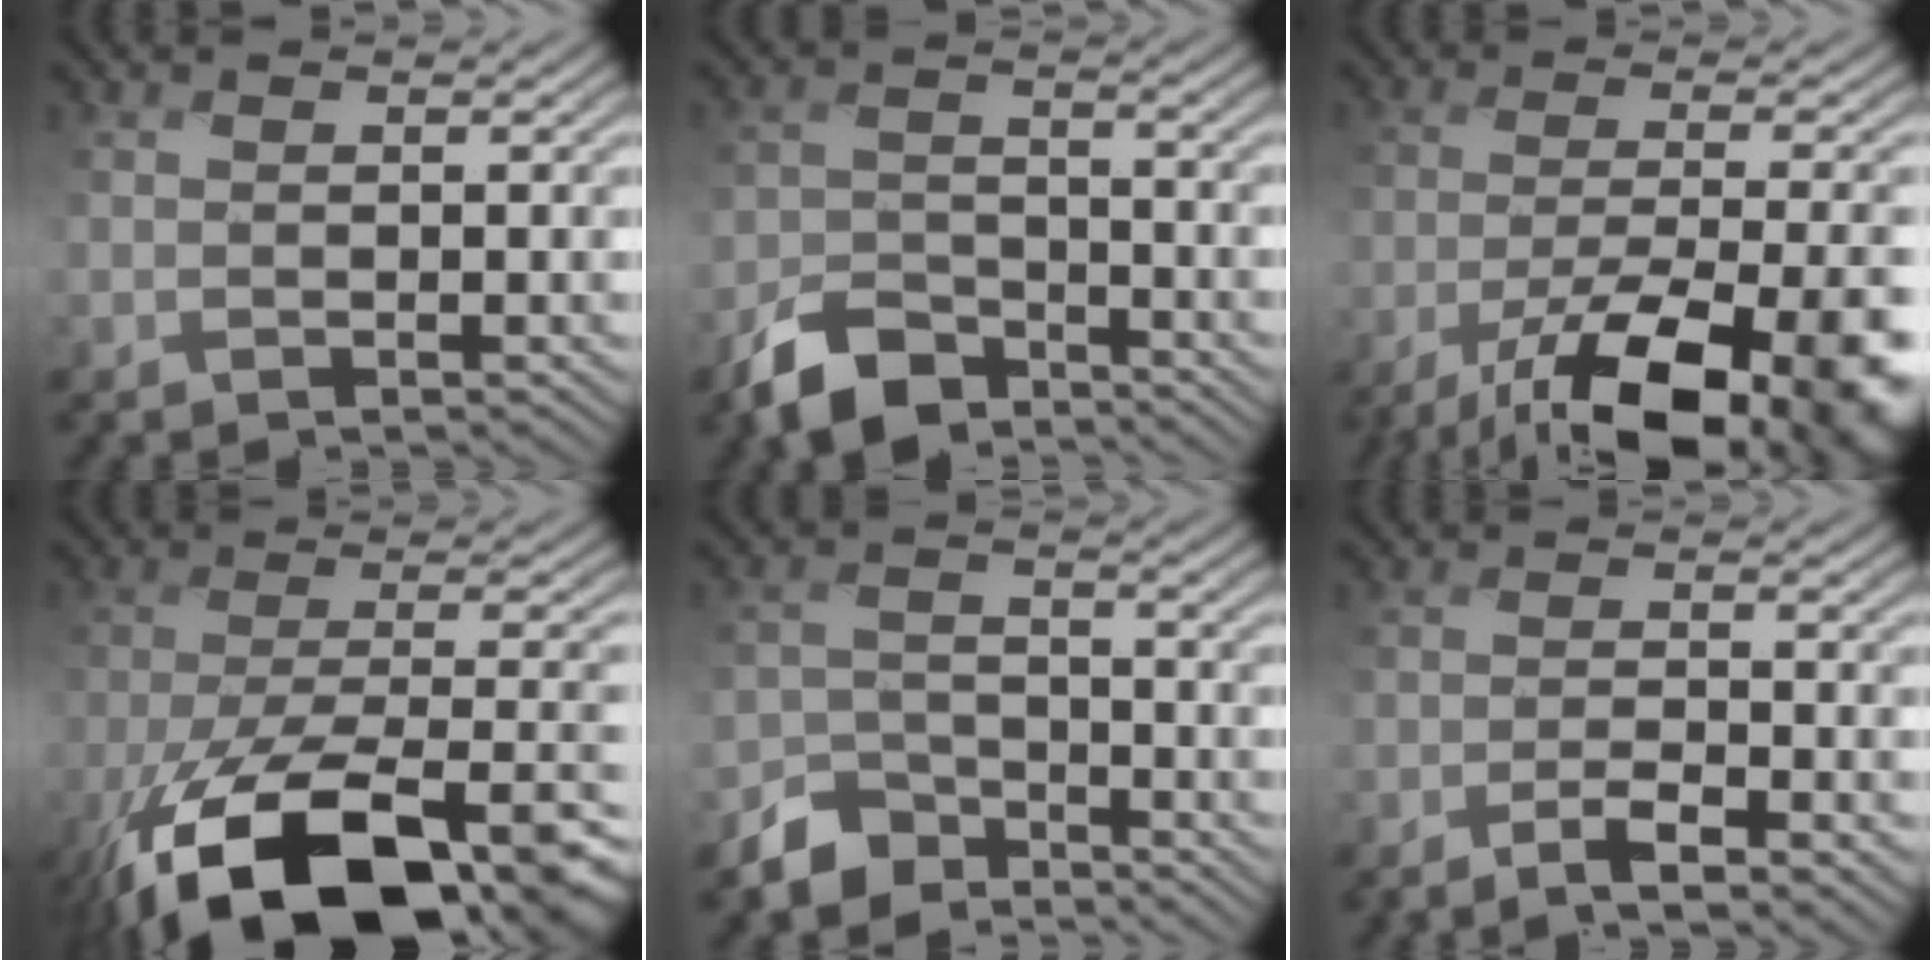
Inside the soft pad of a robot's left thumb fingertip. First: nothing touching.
{"total": 6.6, "force": [-5.3, 2.9, 2.8], "torque": [-0.057, -0.005, -0.114]}
{"total": 16.2, "force": [-10.6, 4.2, 11.5], "torque": [-0.182, -0.038, -0.159]}
{"total": 19.0, "force": [-11.0, 7.1, 13.7], "torque": [-0.267, -0.052, -0.168]}
{"total": 5.6, "force": [-4.8, 2.7, 1.4], "torque": [-0.028, -0.002, -0.103]}
{"total": 3.8, "force": [-2.8, 0.2, 2.7], "torque": [-0.051, 0.007, -0.054]}